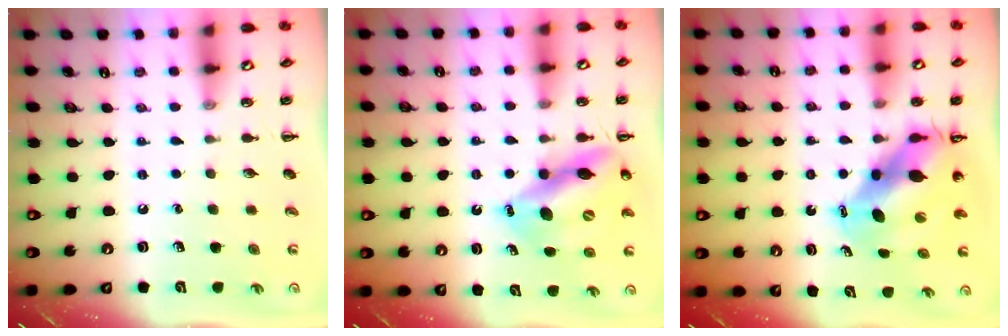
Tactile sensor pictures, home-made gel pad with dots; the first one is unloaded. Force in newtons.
{"total": 14.1, "press": 13.4, "slide": 4.4}
{"total": 10.1, "press": 9.7, "slide": 2.8}